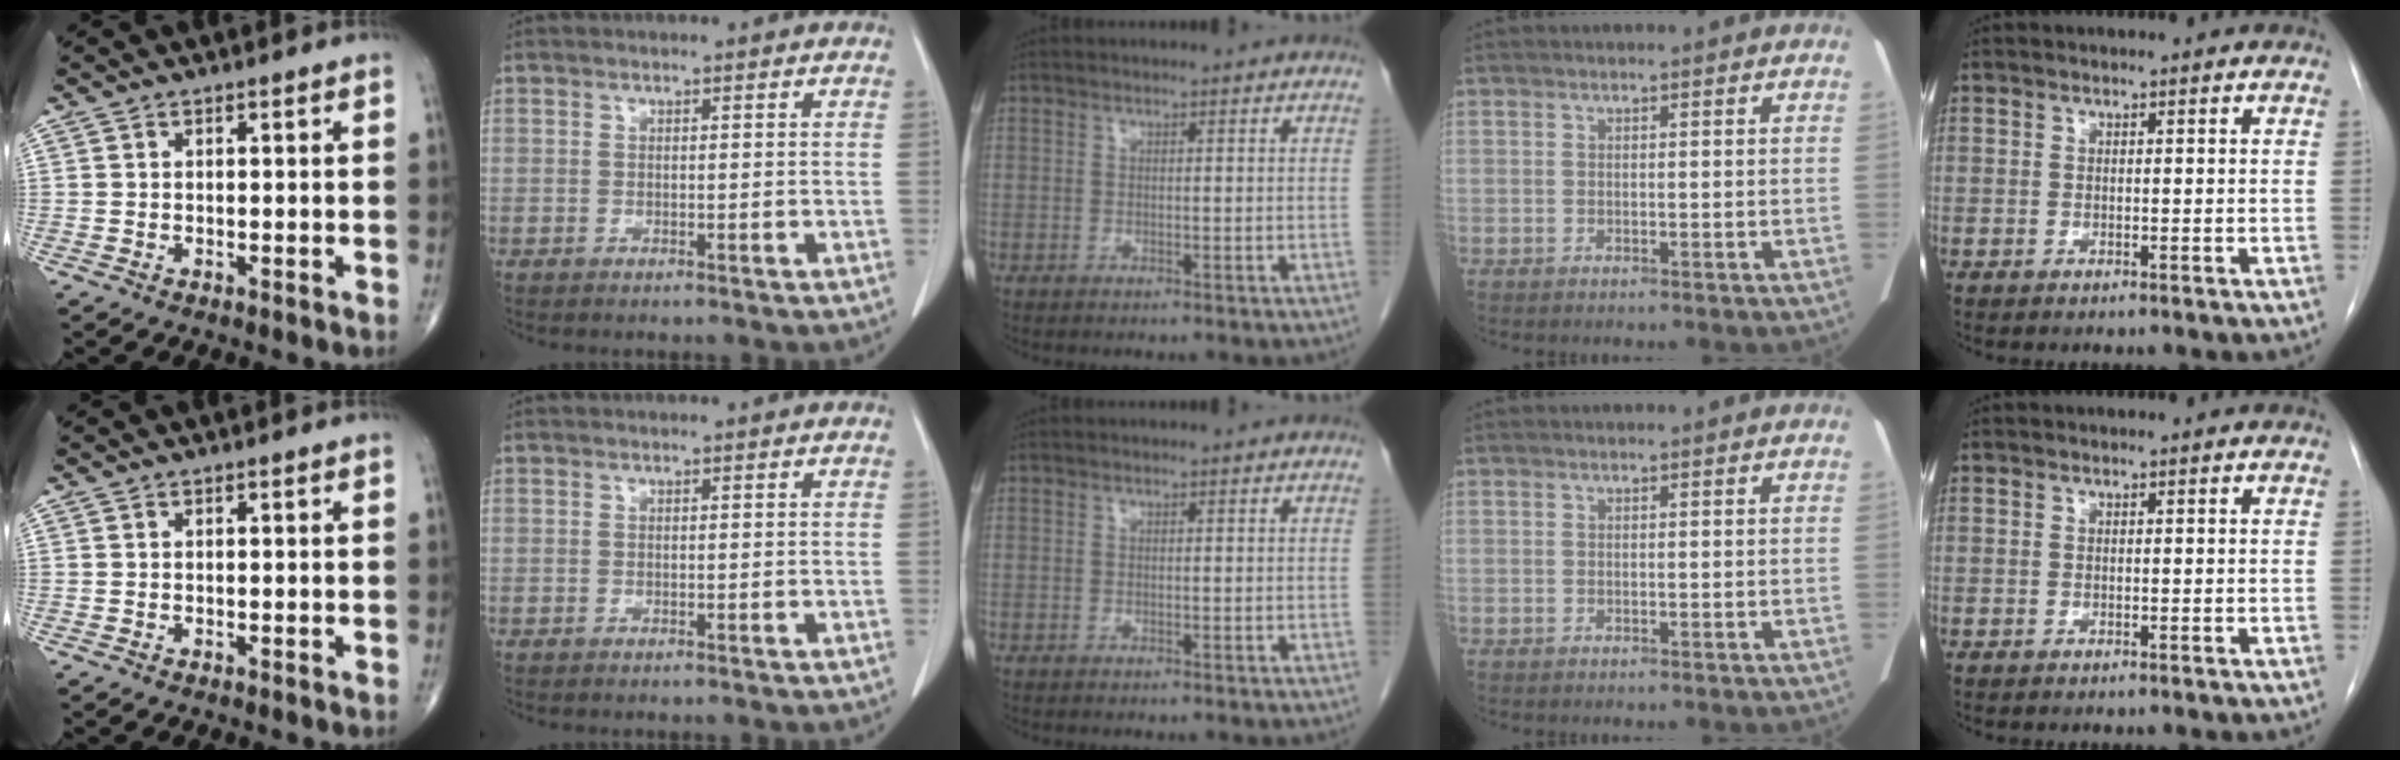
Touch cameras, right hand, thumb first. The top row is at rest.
{}